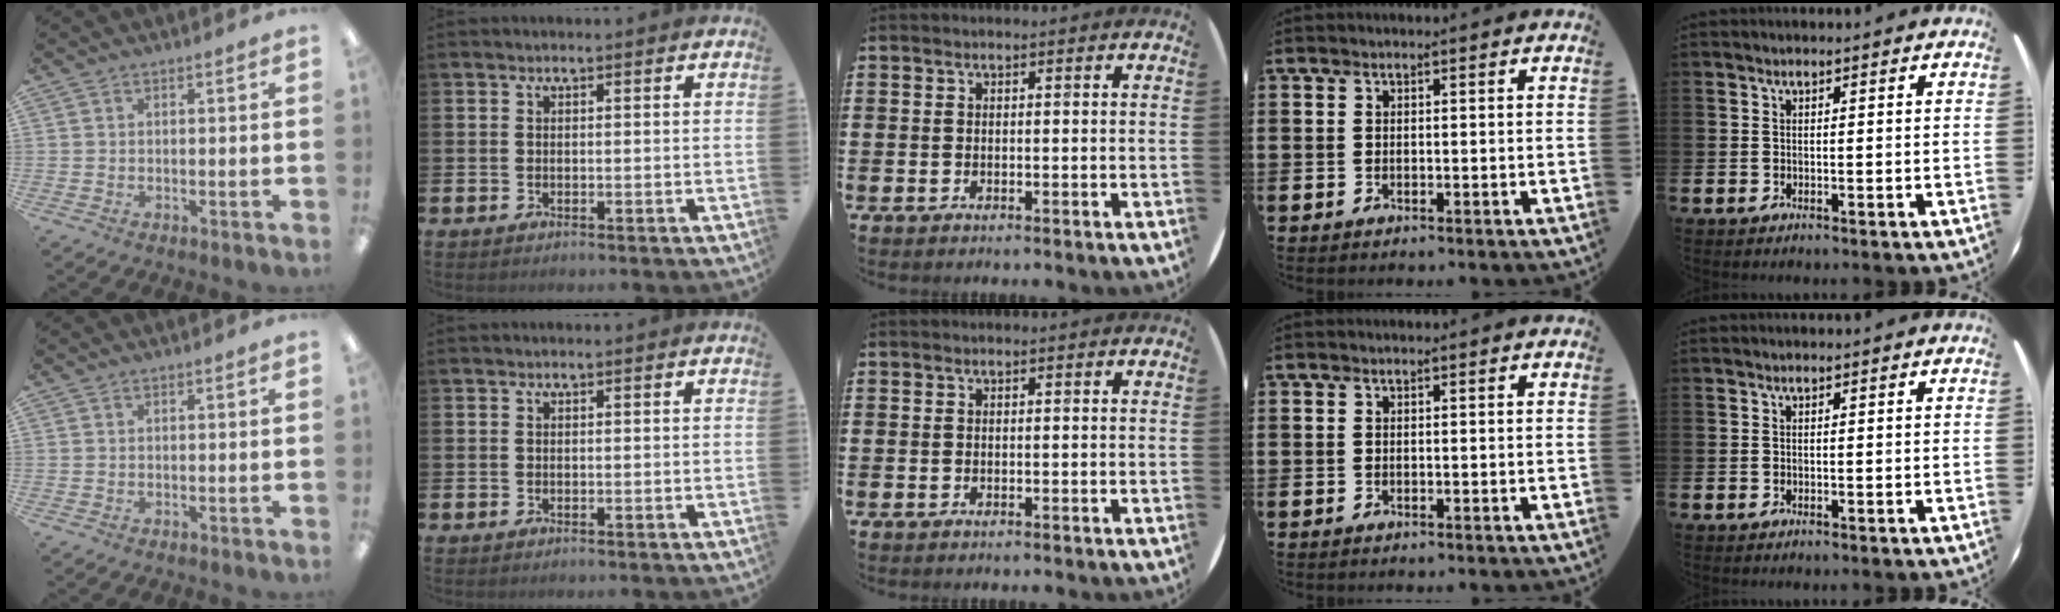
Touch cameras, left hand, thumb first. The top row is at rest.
{}